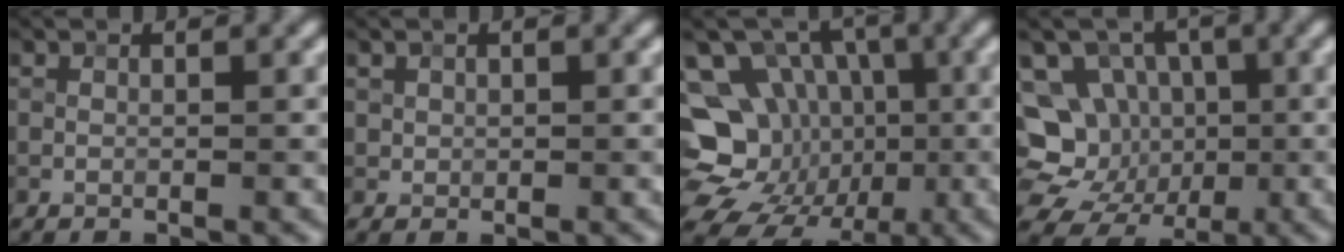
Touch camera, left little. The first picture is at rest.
{"total": 1.0, "force": [0.5, 0.9, 0.3], "torque": [-0.010, -0.005, 0.016]}
{"total": 14.2, "force": [-1.2, 12.4, 6.8], "torque": [-0.133, 0.006, -0.031]}
{"total": 11.7, "force": [-0.4, 10.7, 4.6], "torque": [-0.107, 0.031, -0.024]}